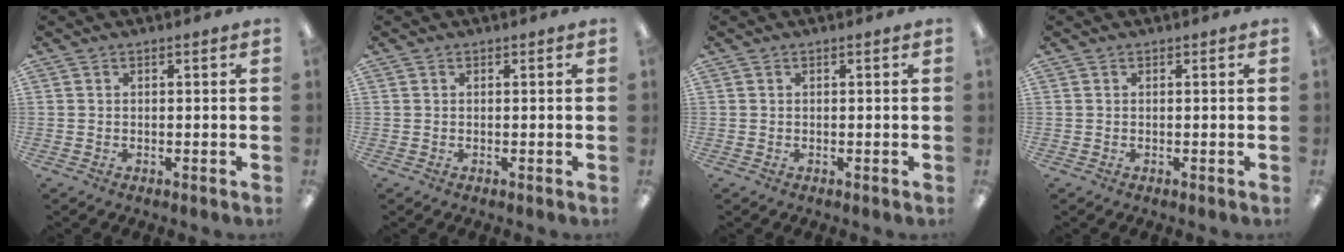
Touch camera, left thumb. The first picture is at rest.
{"total": 0.0}
{"total": 0.0}
{"total": 0.0}